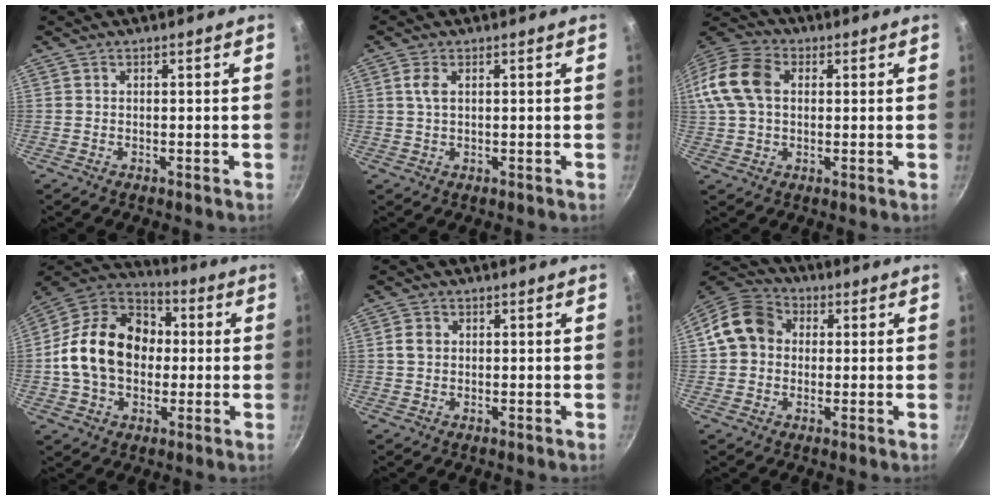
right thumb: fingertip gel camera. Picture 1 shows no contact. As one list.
[{"total": 2.4, "force": [0.7, 1.2, 2.0], "torque": [-0.039, -0.001, 0.015]}, {"total": 14.4, "force": [2.4, 10.2, 9.9], "torque": [-0.197, 0.027, 0.031]}, {"total": 20.4, "force": [0.3, 15.4, 13.4], "torque": [-0.205, 0.039, -0.004]}, {"total": 2.5, "force": [0.4, 2.1, 1.3], "torque": [-0.016, 0.006, 0.006]}, {"total": 10.6, "force": [1.4, 9.0, 5.5], "torque": [-0.069, 0.024, 0.005]}]